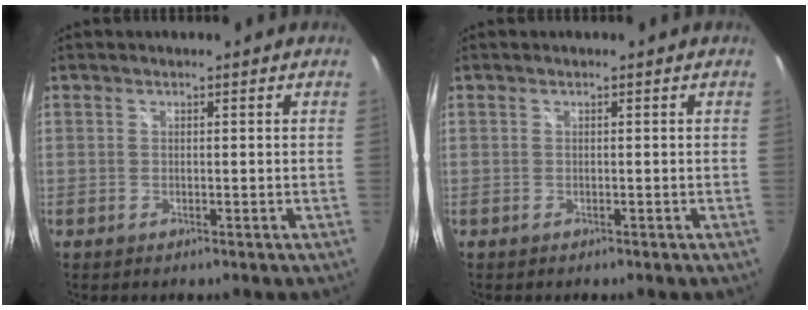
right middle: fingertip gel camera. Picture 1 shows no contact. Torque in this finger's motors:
{"motor_torque": [-0.37, -0.17, -0.02, 0.00]}